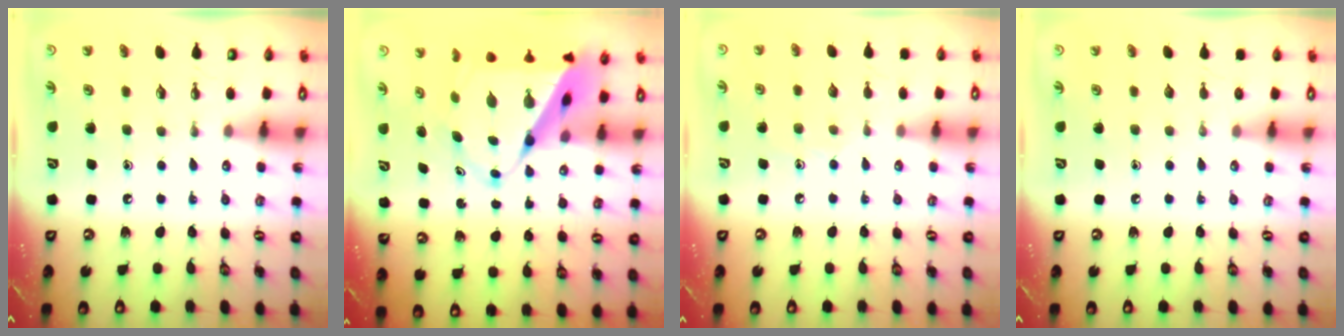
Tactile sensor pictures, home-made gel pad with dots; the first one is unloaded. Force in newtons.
{"total": 11.7, "press": 11.6, "slide": 0.9}
{"total": 7.2, "press": 7.2, "slide": 0.6}
{"total": 0.0}